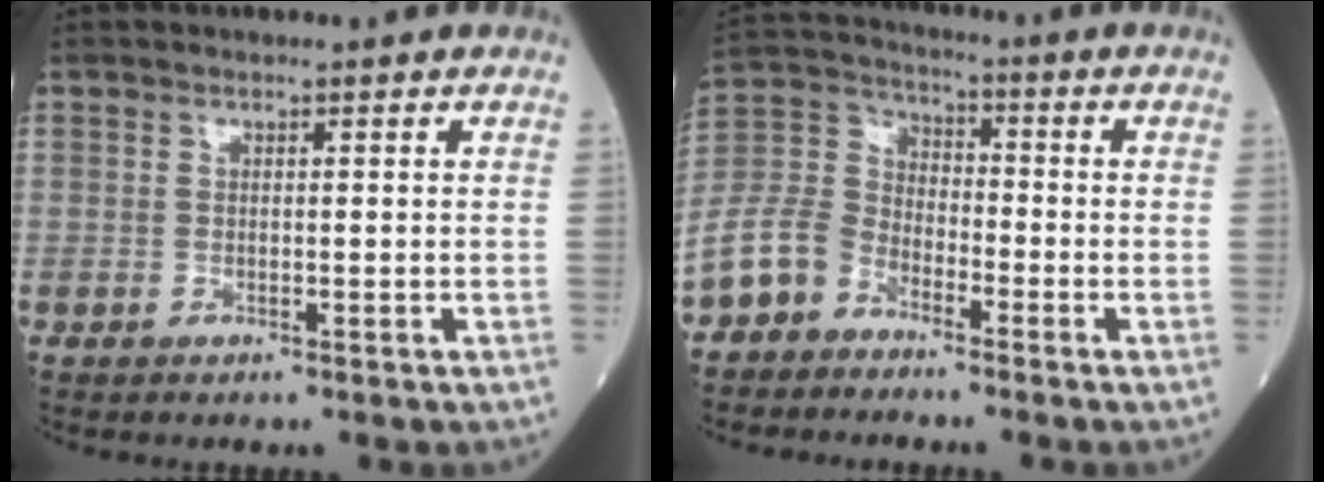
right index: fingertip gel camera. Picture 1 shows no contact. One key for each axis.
{"total": 10.8, "fx": -7.3, "fy": 7.0, "fz": 3.8, "tx": -0.103, "ty": 0.023, "tz": -0.150}